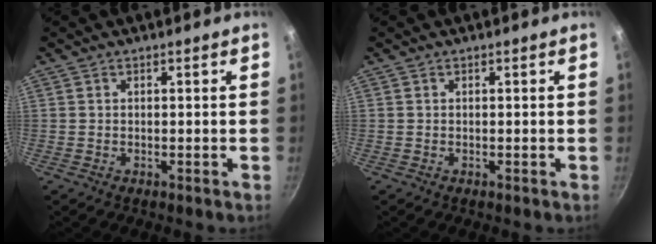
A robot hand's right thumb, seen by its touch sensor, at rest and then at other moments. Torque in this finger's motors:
{"motor_torque": [0.00, 0.00, -0.02, 0.02, 0.00]}